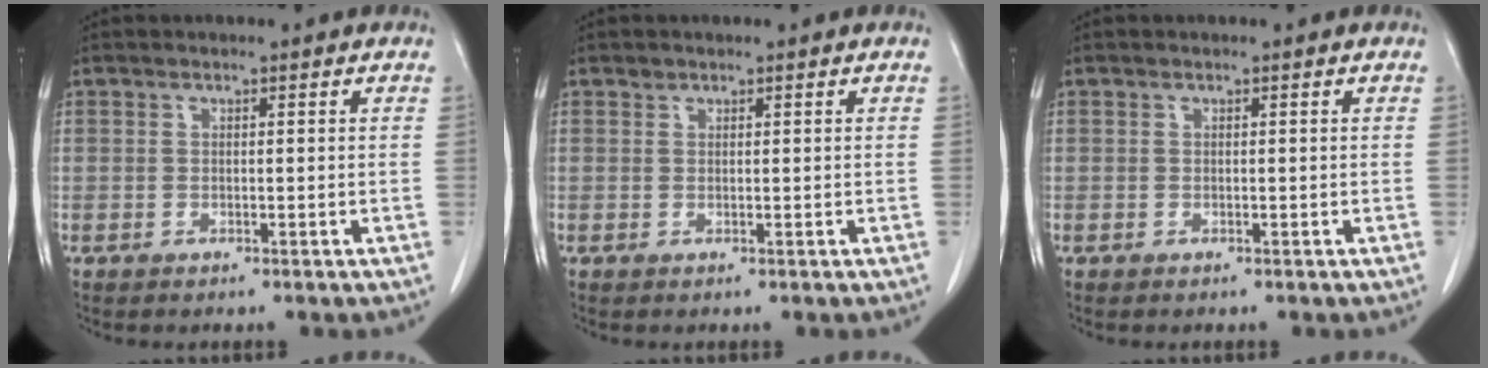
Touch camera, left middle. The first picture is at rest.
{"total": 0.5, "force": [0.4, 0.3, 0.0], "torque": [-0.001, -0.001, 0.006]}
{"total": 0.0}